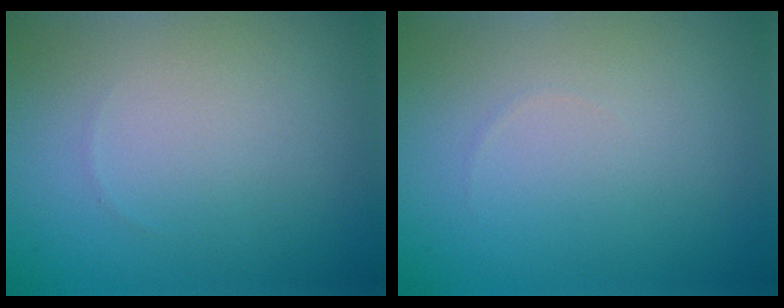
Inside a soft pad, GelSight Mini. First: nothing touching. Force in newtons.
{"total": 0.0}